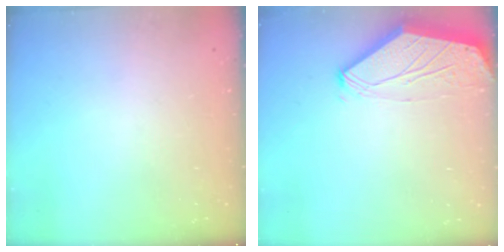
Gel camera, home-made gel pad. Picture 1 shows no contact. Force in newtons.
{"total": 0.0}